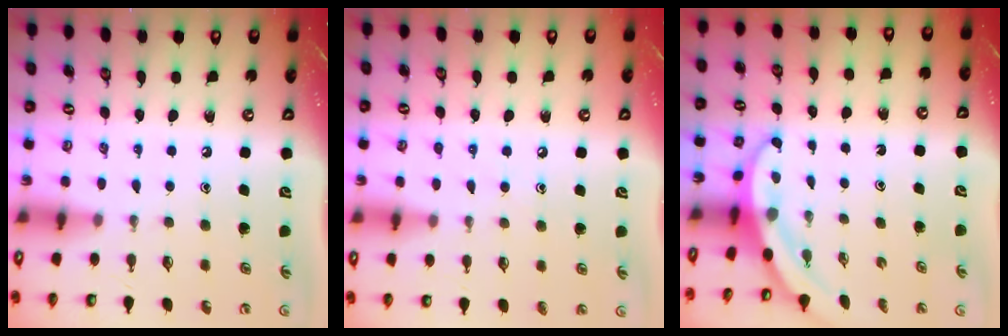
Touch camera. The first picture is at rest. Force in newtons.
{"total": 4.8, "press": 4.8, "slide": 0.6}
{"total": 3.6, "press": 3.6, "slide": 0.2}